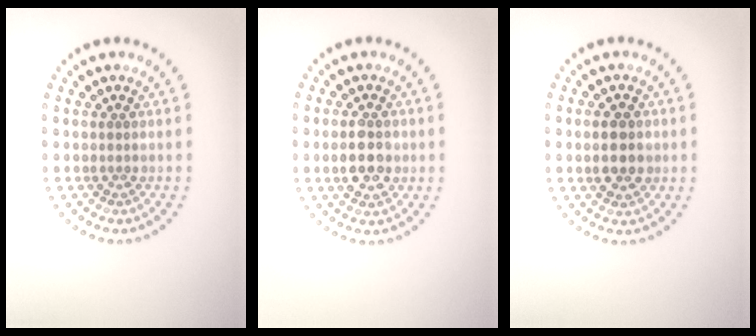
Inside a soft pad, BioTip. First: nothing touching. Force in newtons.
{"total": 3.4, "press": 3.4, "slide": 0.2}
{"total": 2.9, "press": 2.9, "slide": 0.1}